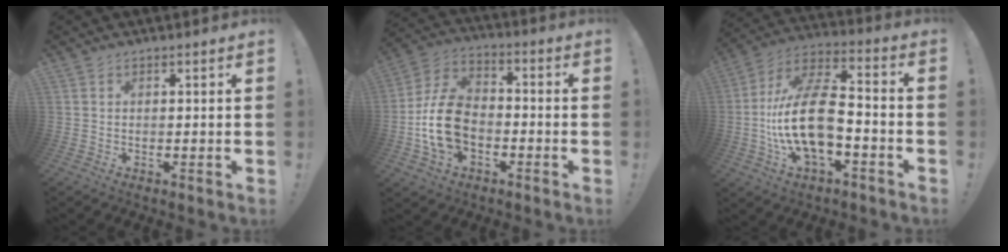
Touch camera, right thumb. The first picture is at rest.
{"total": 15.7, "force": [-4.1, 10.9, 10.5], "torque": [-0.197, 0.037, -0.067]}
{"total": 19.7, "force": [-3.9, 9.8, 16.7], "torque": [-0.321, 0.025, -0.064]}